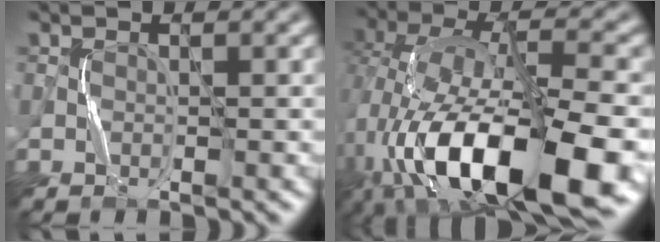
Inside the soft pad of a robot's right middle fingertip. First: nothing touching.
{"total": 14.7, "force": [-6.3, 6.0, 11.9], "torque": [-0.199, 0.000, -0.109]}